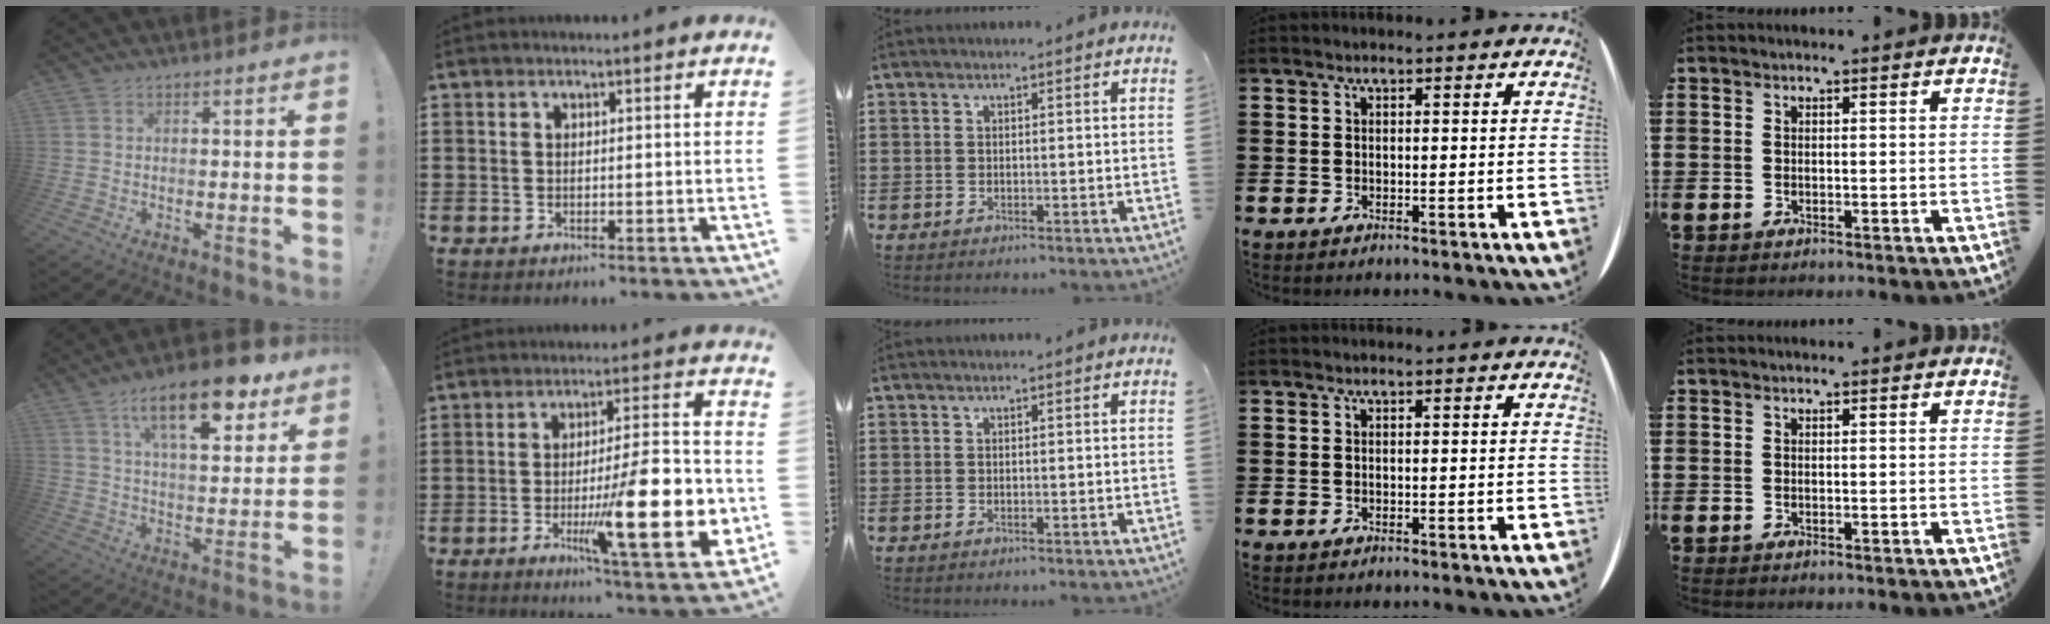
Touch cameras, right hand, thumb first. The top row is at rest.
{"thumb": {"total": 17.3, "force": [9.6, 6.6, 12.8], "torque": [-0.196, -0.041, 0.157]}, "index": {"total": 17.6, "force": [-4.4, 3.9, 16.5], "torque": [-0.256, -0.006, -0.060]}}